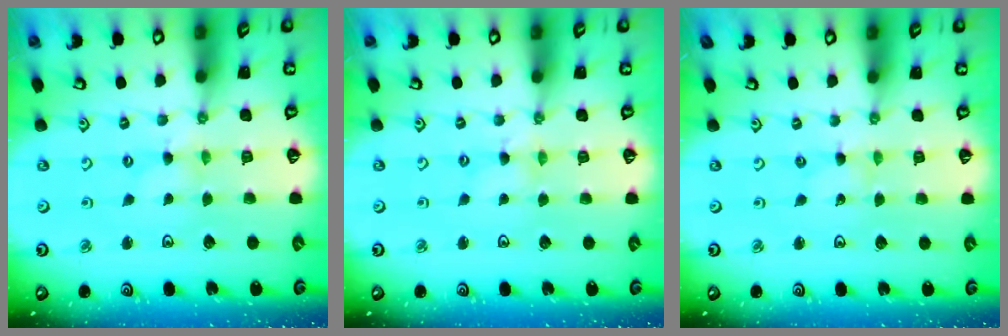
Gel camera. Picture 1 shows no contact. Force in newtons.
{"total": 1.3, "press": 1.2, "slide": 0.2}
{"total": 0.0}